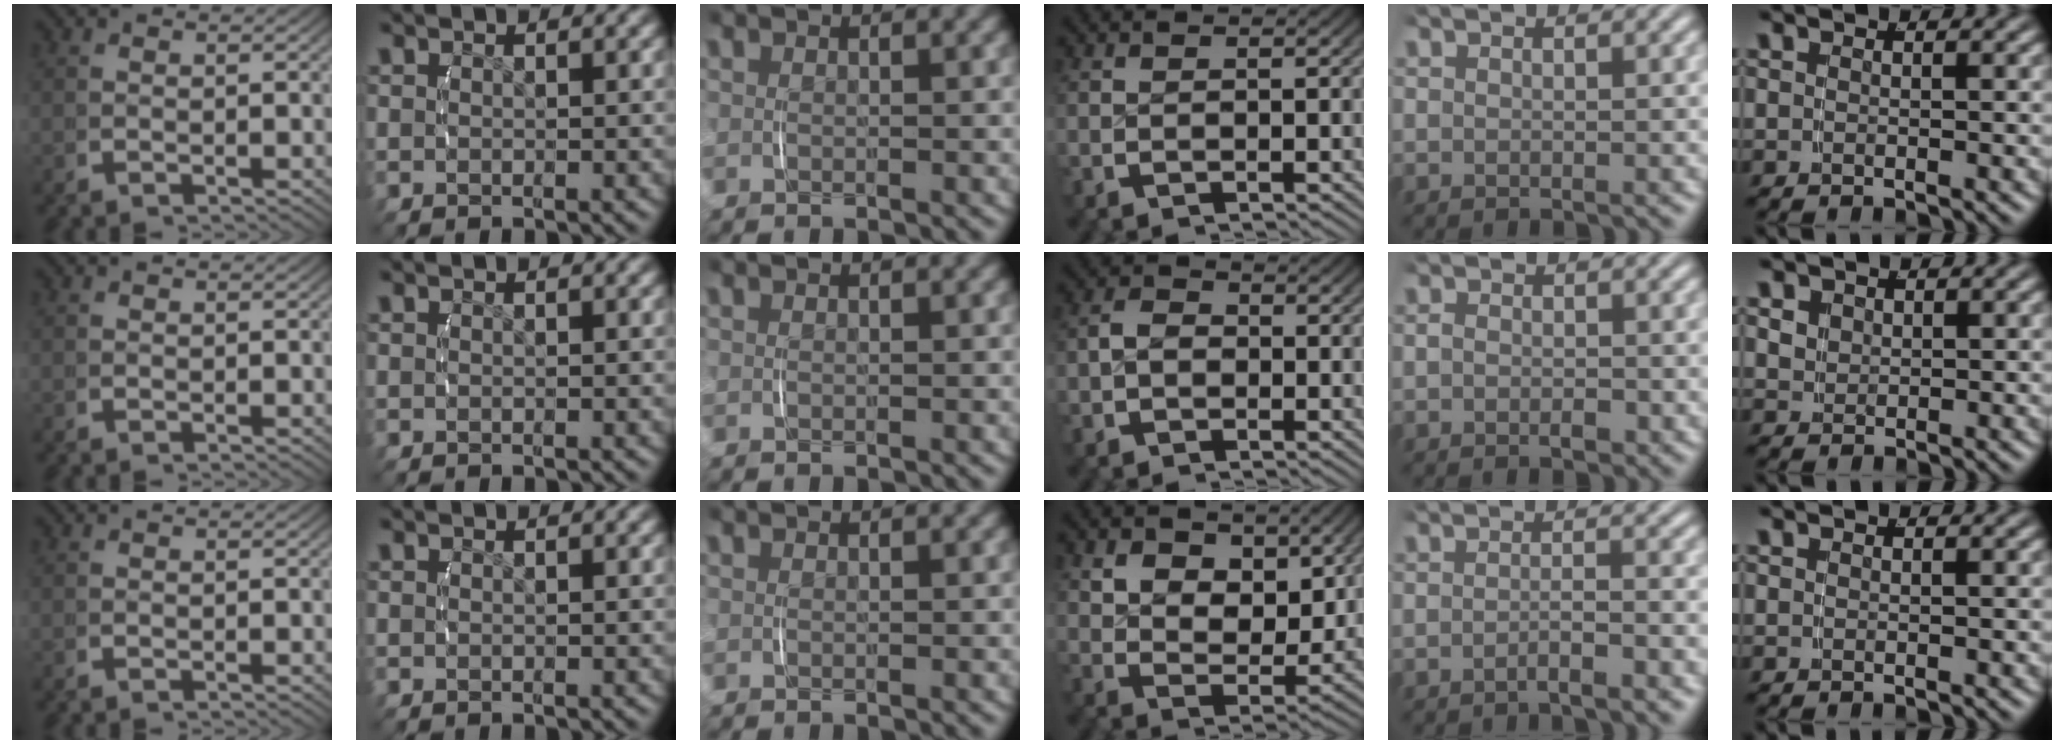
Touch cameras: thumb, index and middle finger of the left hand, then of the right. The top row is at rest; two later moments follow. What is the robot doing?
{"motion": "lift_and_place", "object": "toothpaste"}